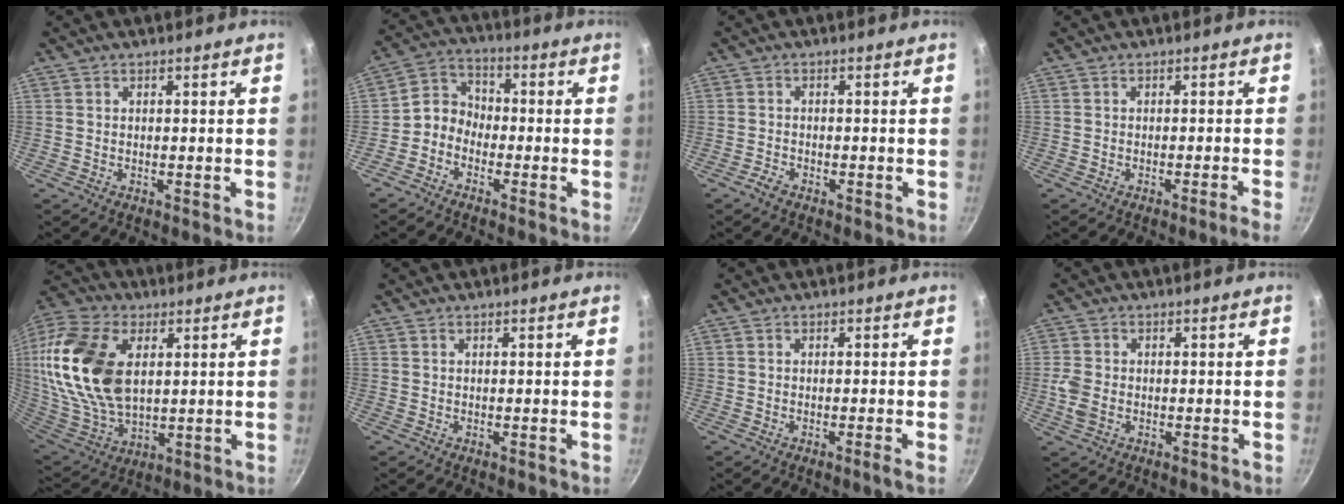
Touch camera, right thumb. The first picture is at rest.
{"total": 6.0, "force": [-2.6, 4.7, 2.5], "torque": [-0.022, 0.042, -0.072]}
{"total": 1.9, "force": [-1.5, 0.8, 0.9], "torque": [-0.021, 0.012, -0.031]}
{"total": 1.8, "force": [-1.1, -0.5, 1.3], "torque": [-0.035, 0.010, -0.015]}
{"total": 24.8, "force": [5.4, 15.4, 18.7], "torque": [-0.379, -0.013, 0.102]}
{"total": 0.0}
{"total": 1.0, "force": [-0.5, -0.3, 0.8], "torque": [-0.022, 0.001, -0.009]}
{"total": 4.0, "force": [-0.9, 2.8, 2.7], "torque": [-0.059, 0.002, -0.020]}